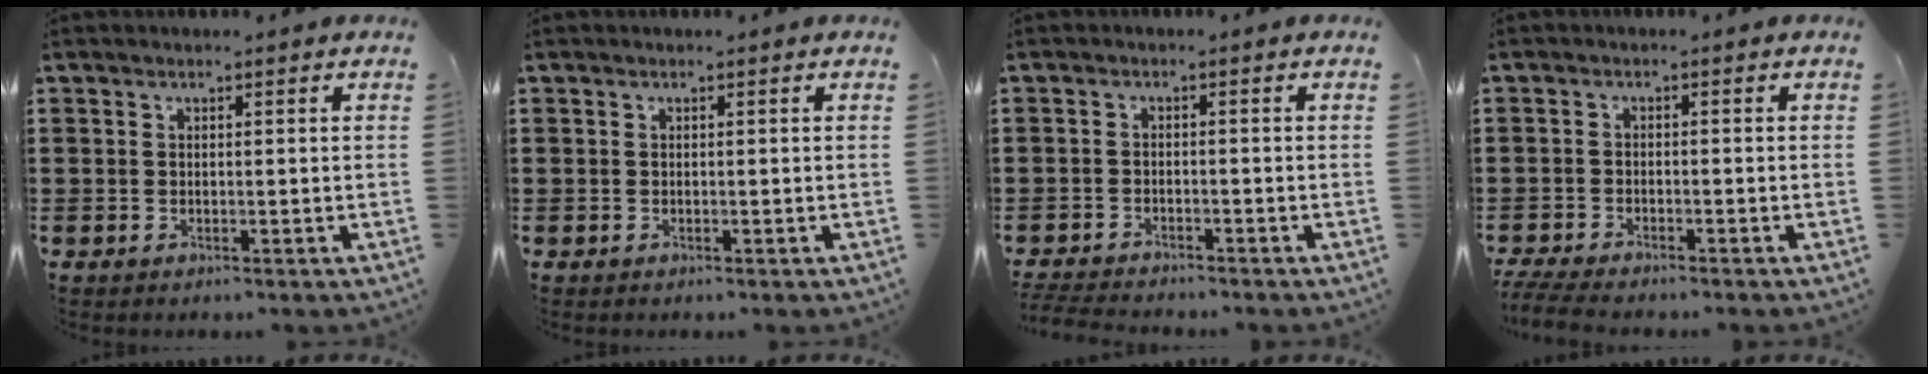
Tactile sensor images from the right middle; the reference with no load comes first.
{"total": 0.0}
{"total": 2.6, "force": [-2.6, 0.1, 0.3], "torque": [-0.015, -0.004, -0.057]}
{"total": 2.9, "force": [-2.7, 0.2, 0.9], "torque": [-0.029, -0.004, -0.060]}